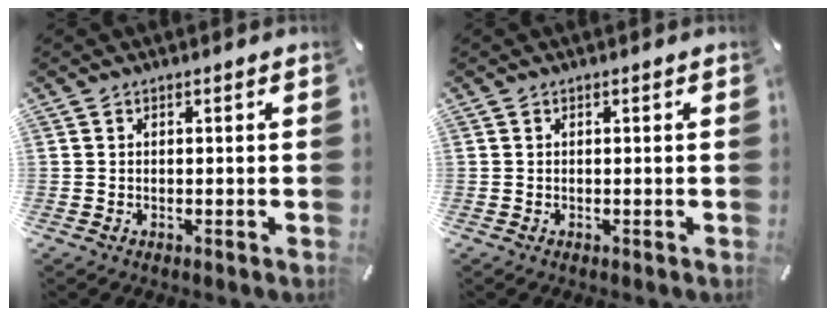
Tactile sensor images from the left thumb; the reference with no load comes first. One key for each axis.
{"total": 0.0}